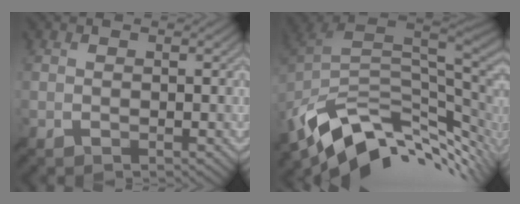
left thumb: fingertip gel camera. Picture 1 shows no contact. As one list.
[{"total": 13.2, "force": [-3.7, 7.7, 10.1], "torque": [-0.220, -0.025, -0.053]}]